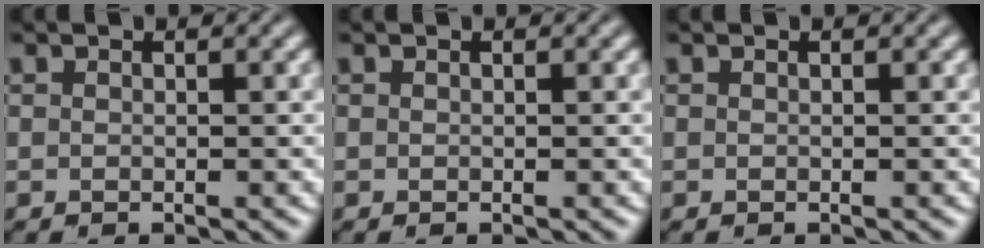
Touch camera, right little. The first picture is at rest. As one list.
[{"total": 0.0}, {"total": 0.0}]